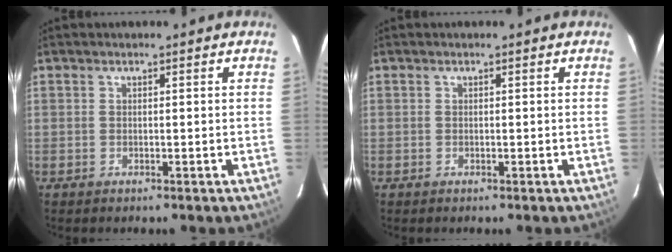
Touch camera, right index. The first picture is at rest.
{"total": 0.0}